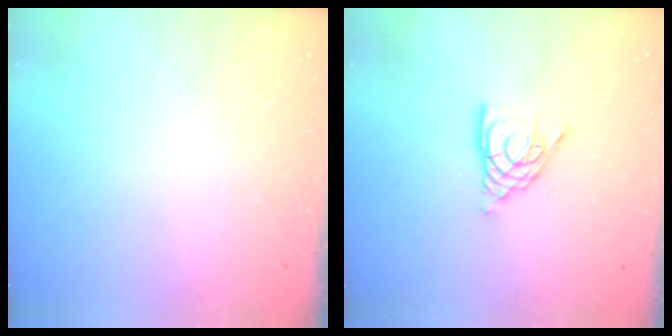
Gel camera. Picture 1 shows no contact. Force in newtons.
{"total": 9.0, "press": 8.9, "slide": 1.3}